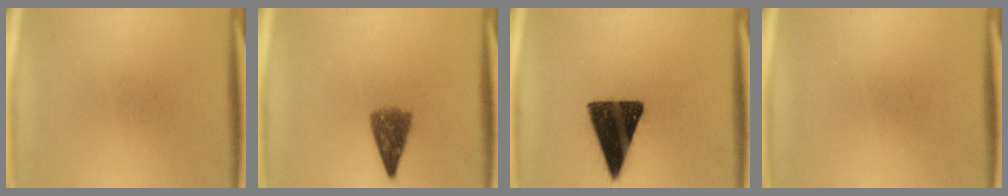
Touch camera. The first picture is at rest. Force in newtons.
{"total": 4.8}
{"total": 14.7}
{"total": 0.0}